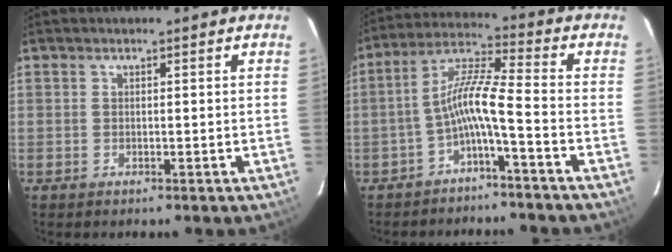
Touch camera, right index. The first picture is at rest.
{"total": 7.6, "force": [-3.5, -0.1, 6.7], "torque": [-0.158, 0.019, -0.066]}